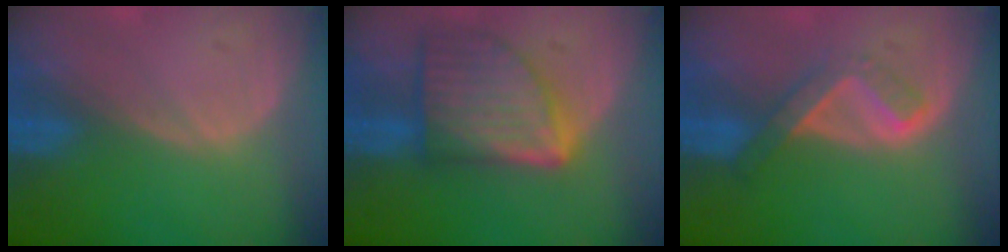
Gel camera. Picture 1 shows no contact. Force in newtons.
{"total": 9.3, "press": 9.3, "slide": 0.5}
{"total": 5.2, "press": 4.5, "slide": 2.6}